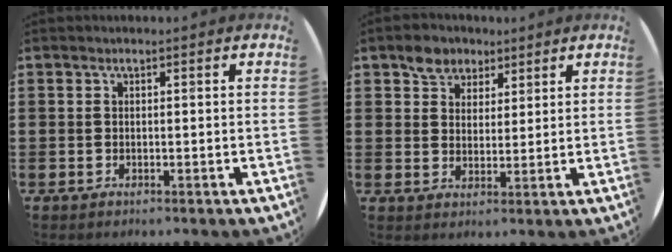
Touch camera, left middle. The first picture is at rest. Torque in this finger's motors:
{"motor_torque": [0.90, -0.85, 0.06, 0.03]}